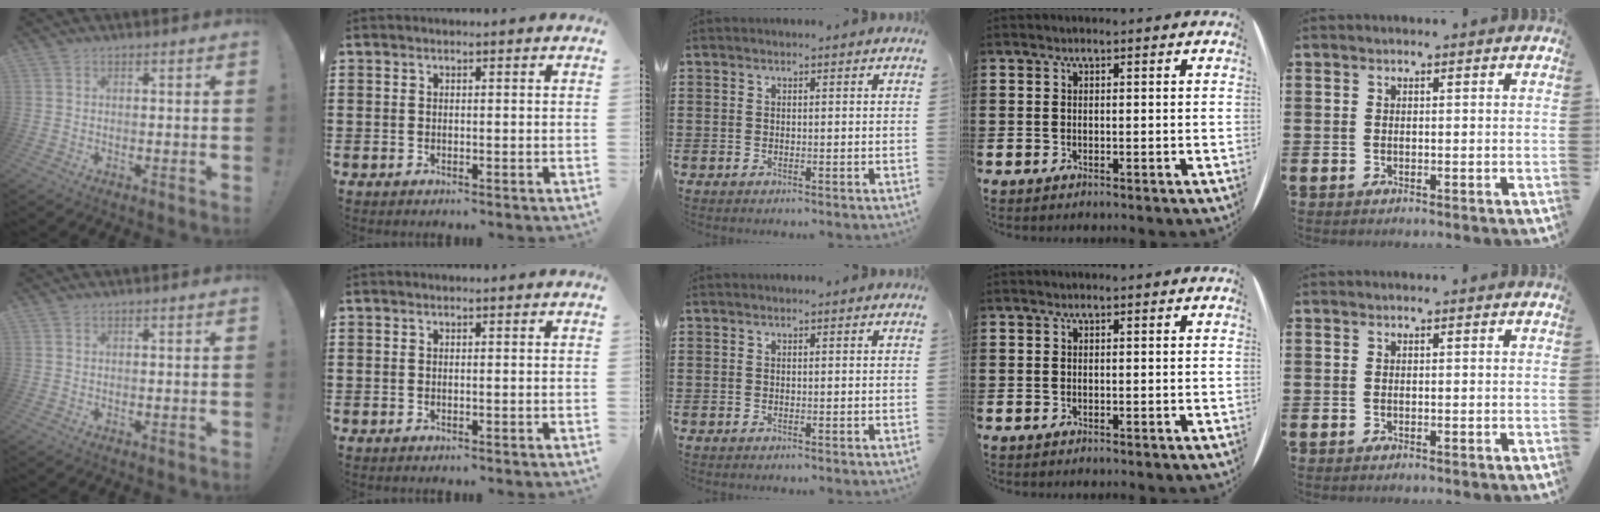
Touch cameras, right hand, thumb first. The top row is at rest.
{}